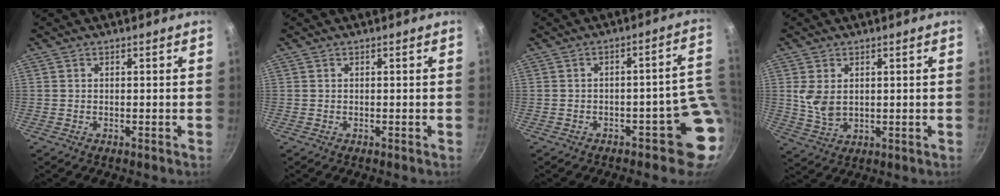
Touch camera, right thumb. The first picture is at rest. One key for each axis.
{"total": 0.0}
{"total": 8.2, "fx": -1.6, "fy": 4.5, "fz": 6.6, "tx": -0.008, "ty": 0.028, "tz": -0.021}
{"total": 5.9, "fx": 1.3, "fy": 3.8, "fz": 4.3, "tx": -0.082, "ty": -0.013, "tz": 0.033}